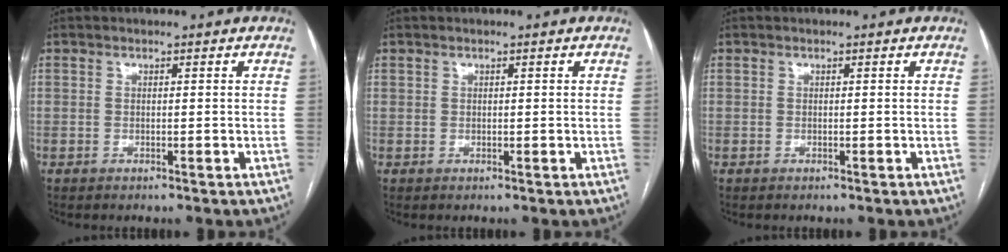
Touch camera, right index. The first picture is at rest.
{"total": 0.6, "force": [0.4, 0.4, 0.1], "torque": [0.007, 0.000, 0.005]}
{"total": 0.0}